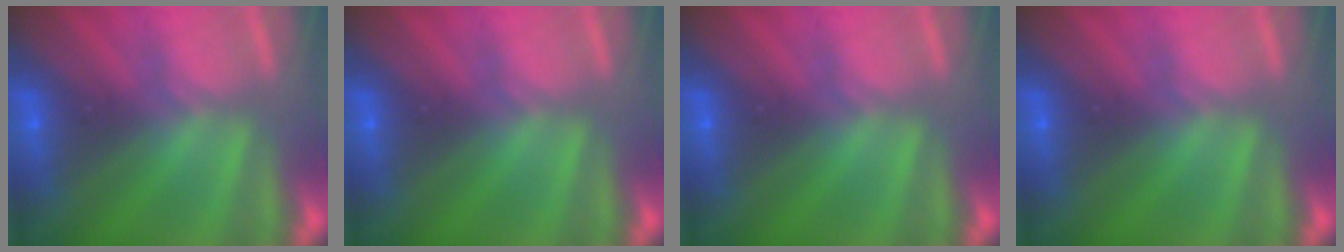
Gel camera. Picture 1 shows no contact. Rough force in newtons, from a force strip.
{"total": 0.0}
{"total": 0.0}
{"total": 0.0}